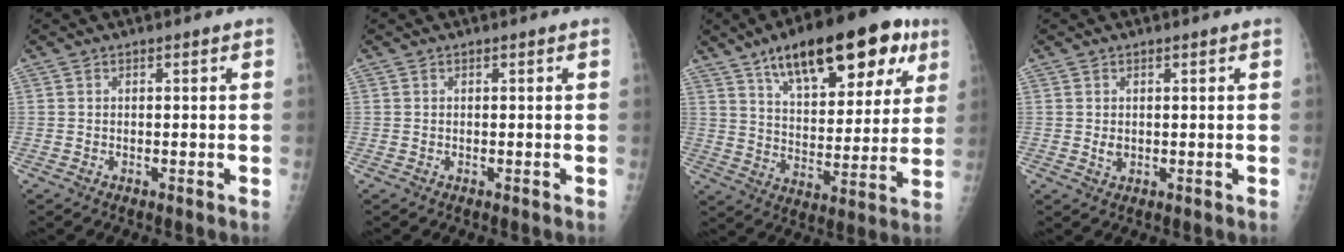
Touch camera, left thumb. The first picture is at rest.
{"total": 0.0}
{"total": 24.6, "force": [13.5, 10.4, 17.8], "torque": [-0.226, -0.019, 0.206]}
{"total": 1.7, "force": [0.2, 1.3, 1.0], "torque": [-0.013, -0.003, 0.008]}